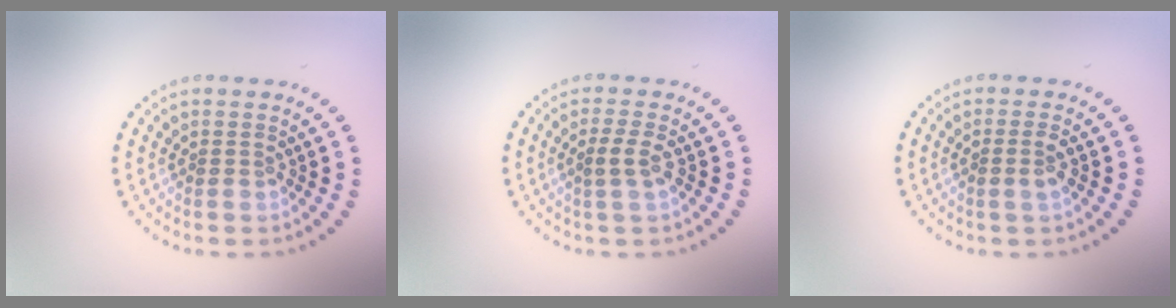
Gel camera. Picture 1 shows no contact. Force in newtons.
{"total": 1.9, "press": 1.7, "slide": 0.7}
{"total": 1.2, "press": 1.1, "slide": 0.4}